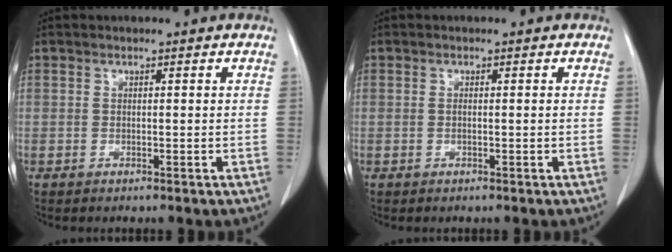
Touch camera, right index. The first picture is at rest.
{"total": 0.7, "force": [-0.1, 0.0, 0.7], "torque": [-0.017, -0.001, 0.001]}